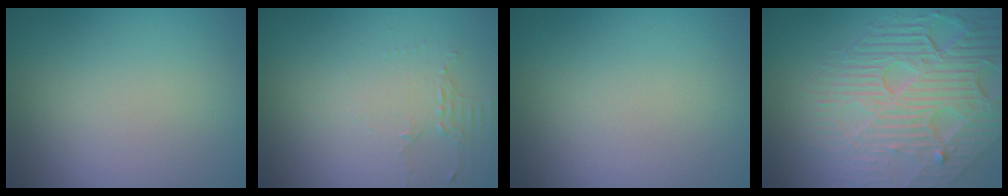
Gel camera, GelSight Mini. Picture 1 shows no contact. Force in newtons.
{"total": 2.0, "press": 1.5, "slide": 1.3}
{"total": 0.0}
{"total": 8.6, "press": 5.8, "slide": 6.4}